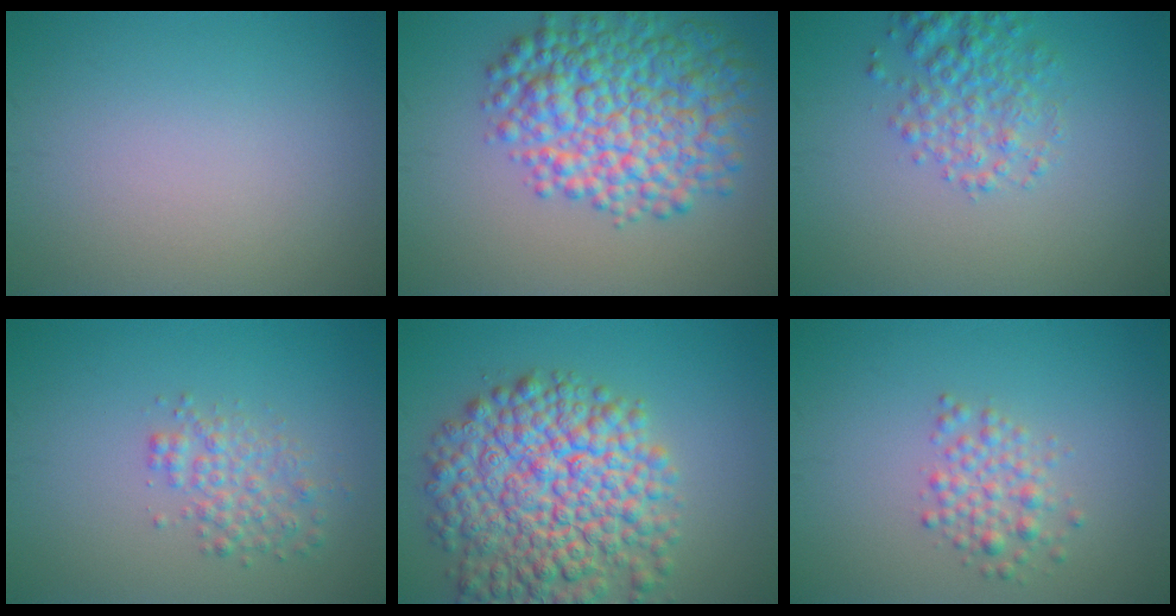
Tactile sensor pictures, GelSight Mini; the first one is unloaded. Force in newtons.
{"total": 9.5, "press": 9.5, "slide": 0.2}
{"total": 3.5, "press": 3.5, "slide": 0.2}
{"total": 2.6, "press": 2.6, "slide": 0.1}
{"total": 11.2, "press": 11.2, "slide": 0.5}
{"total": 2.5, "press": 2.5, "slide": 0.1}